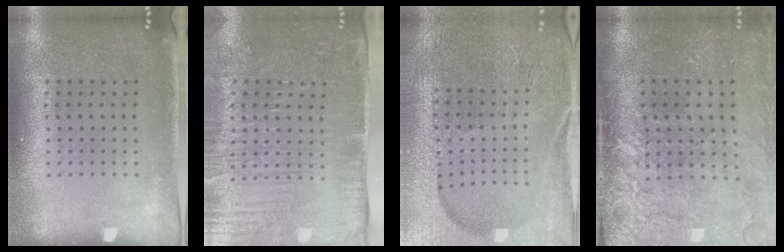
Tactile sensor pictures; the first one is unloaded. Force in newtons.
{"total": 5.0, "press": 4.3, "slide": 2.5}
{"total": 4.0, "press": 3.9, "slide": 1.0}
{"total": 4.5, "press": 3.6, "slide": 2.7}